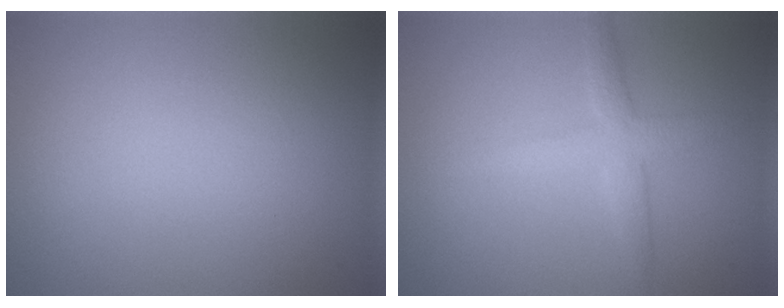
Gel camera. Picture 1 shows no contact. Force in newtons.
{"total": 2.8, "press": 2.8, "slide": 0.1}